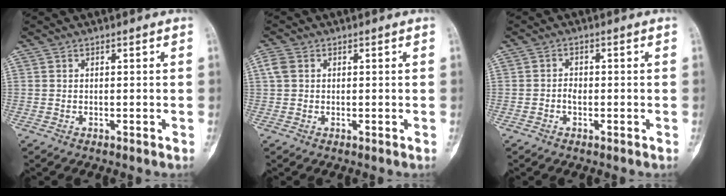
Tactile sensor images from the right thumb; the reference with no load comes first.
{"total": 2.7, "force": [0.6, 2.2, 1.5], "torque": [-0.039, 0.007, 0.010]}
{"total": 1.7, "force": [-0.5, 1.2, 1.1], "torque": [-0.013, 0.006, -0.012]}